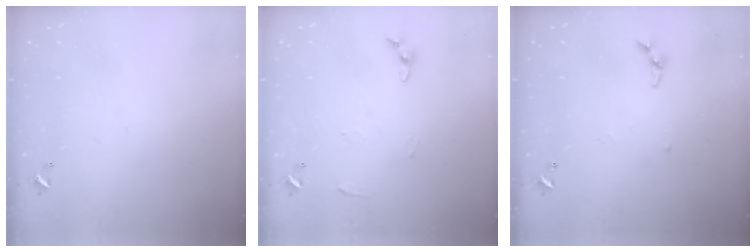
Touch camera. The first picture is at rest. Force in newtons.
{"total": 4.6, "press": 4.6, "slide": 0.5}
{"total": 6.2, "press": 6.1, "slide": 0.7}